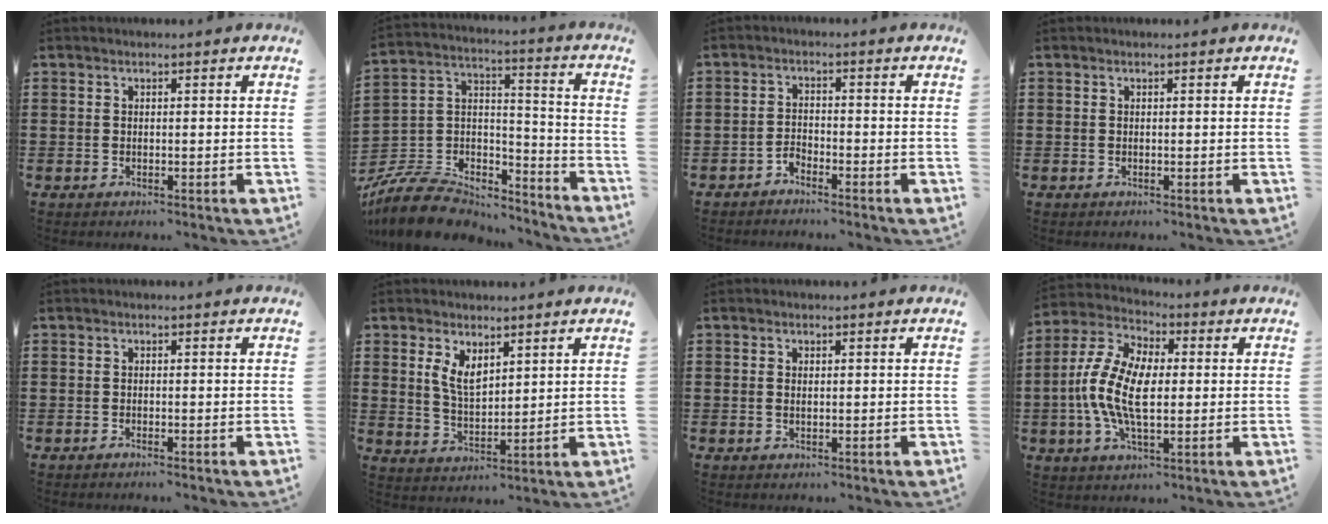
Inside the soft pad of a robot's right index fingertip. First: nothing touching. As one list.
[{"total": 10.0, "force": [-8.7, 4.1, 2.8], "torque": [-0.077, 0.017, -0.172]}, {"total": 1.8, "force": [-1.7, 0.6, 0.1], "torque": [-0.010, 0.003, -0.036]}, {"total": 0.0}, {"total": 0.5, "force": [-0.5, 0.0, 0.3], "torque": [-0.007, -0.002, -0.009]}, {"total": 4.6, "force": [2.5, 2.3, 3.2], "torque": [-0.069, 0.005, 0.046]}, {"total": 0.8, "force": [0.2, 0.4, 0.7], "torque": [-0.014, 0.003, 0.003]}, {"total": 10.8, "force": [-0.9, 5.5, 9.3], "torque": [-0.223, -0.006, -0.024]}]